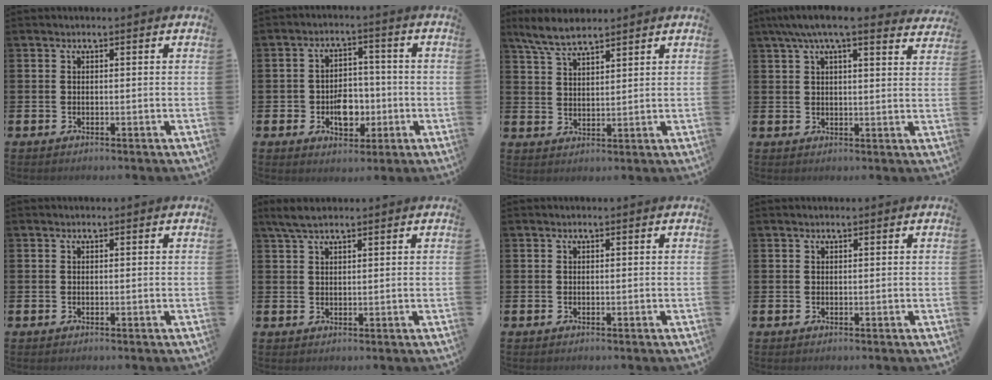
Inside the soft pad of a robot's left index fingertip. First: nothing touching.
{"total": 5.2, "force": [-1.5, 3.9, 3.1], "torque": [-0.052, 0.006, -0.032]}
{"total": 6.0, "force": [5.4, 1.2, 2.3], "torque": [-0.065, -0.012, 0.102]}
{"total": 6.6, "force": [5.7, 1.0, 3.1], "torque": [-0.062, -0.015, 0.101]}
{"total": 0.0}
{"total": 3.7, "force": [2.8, 1.0, 2.1], "torque": [-0.044, 0.000, 0.051]}
{"total": 0.0}
{"total": 0.0}